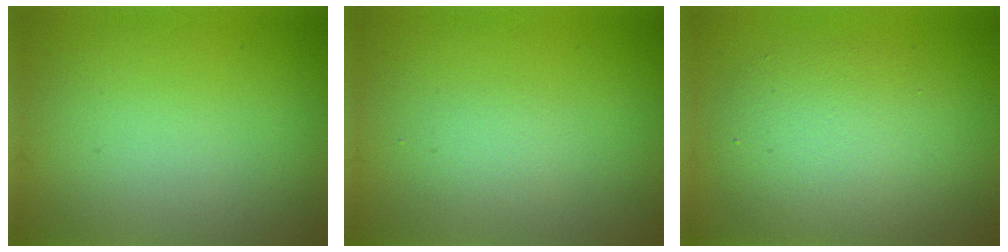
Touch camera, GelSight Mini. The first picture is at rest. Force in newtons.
{"total": 1.3, "press": 1.3, "slide": 0.0}
{"total": 5.6, "press": 5.6, "slide": 0.3}